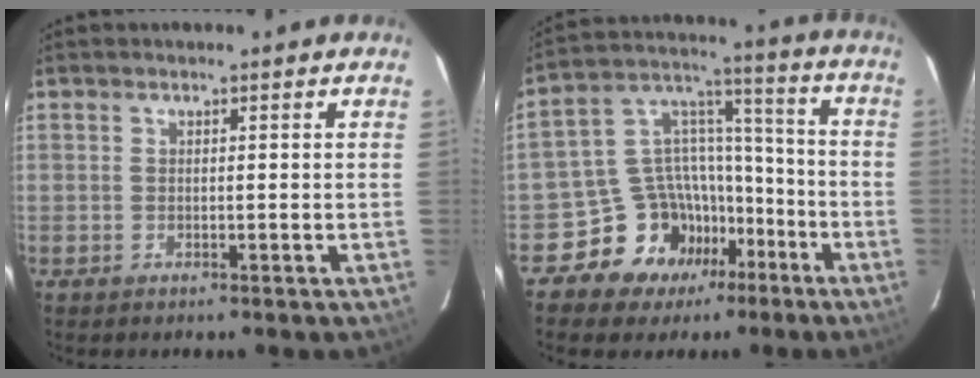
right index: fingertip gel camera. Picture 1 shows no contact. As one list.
[{"total": 14.5, "force": [-9.2, 10.5, 4.0], "torque": [-0.084, 0.063, -0.141]}]